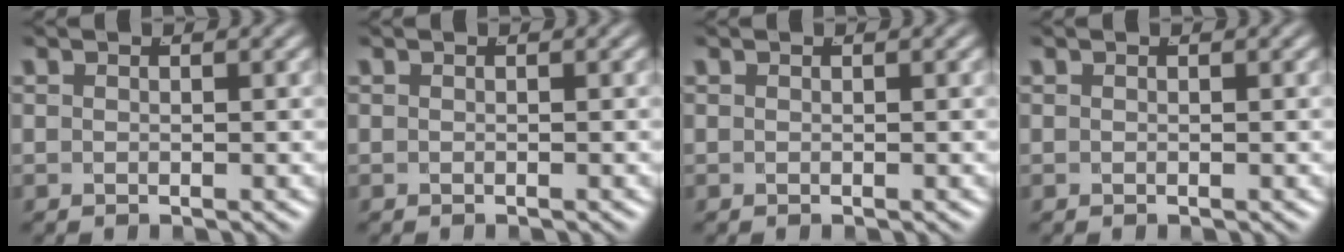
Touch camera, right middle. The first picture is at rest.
{"total": 0.0}
{"total": 0.0}
{"total": 0.0}